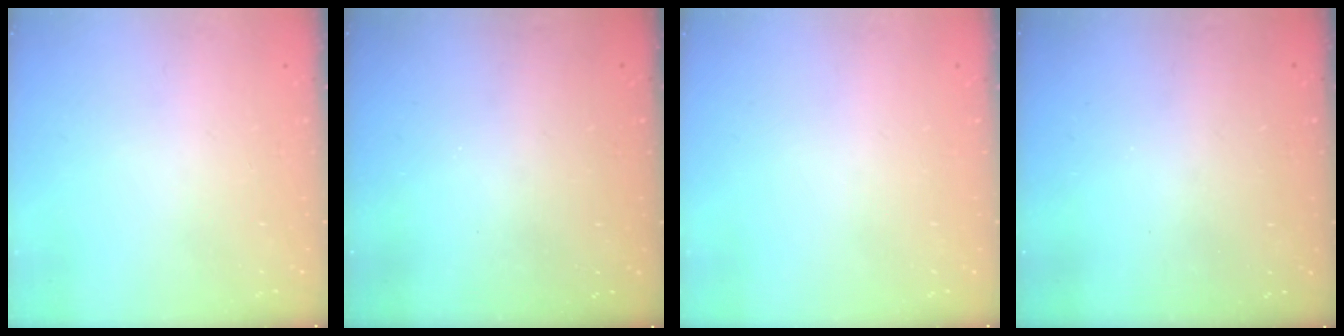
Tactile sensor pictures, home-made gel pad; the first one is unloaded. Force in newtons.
{"total": 2.9, "press": 2.8, "slide": 1.0}
{"total": 0.0}
{"total": 3.3, "press": 3.3, "slide": 0.3}